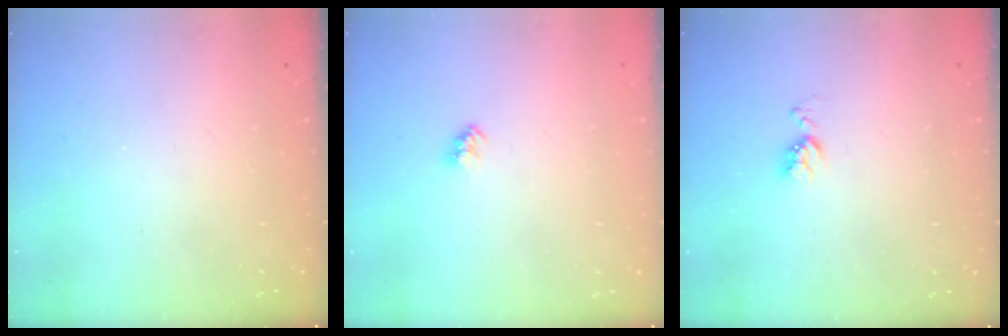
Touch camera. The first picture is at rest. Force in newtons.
{"total": 2.4, "press": 2.4, "slide": 0.1}
{"total": 4.1, "press": 4.1, "slide": 0.5}